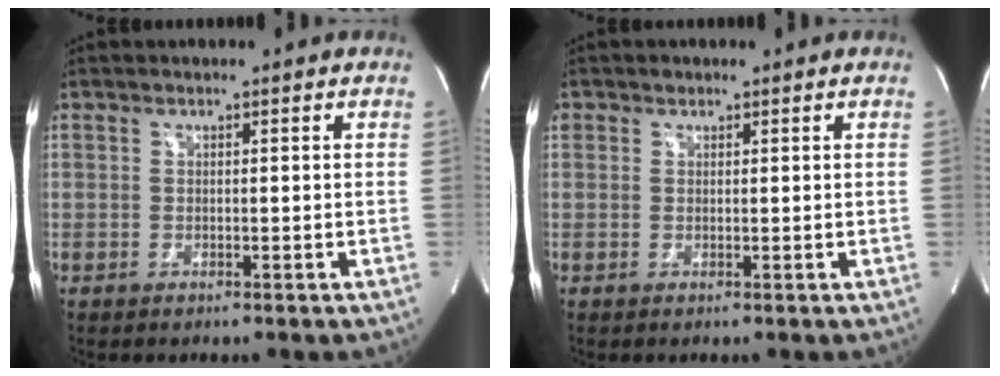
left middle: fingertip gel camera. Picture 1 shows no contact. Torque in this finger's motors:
{"motor_torque": [0.12, 0.04, -0.10, 0.01]}